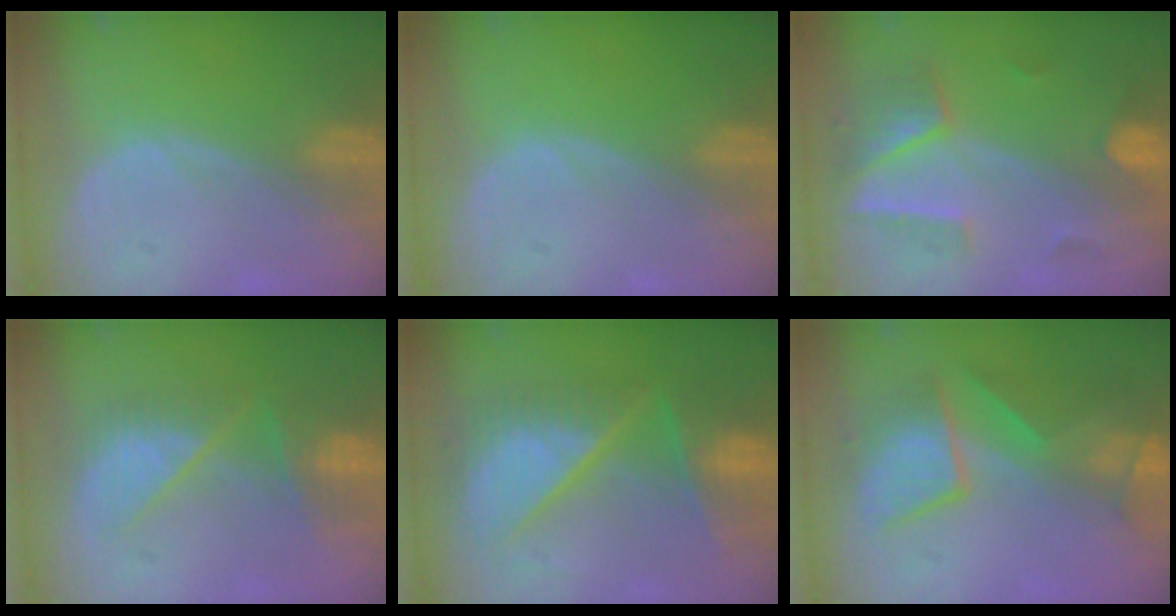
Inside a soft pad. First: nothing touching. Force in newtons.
{"total": 0.0}
{"total": 7.2, "press": 6.3, "slide": 3.4}
{"total": 7.6, "press": 7.1, "slide": 2.6}
{"total": 10.8, "press": 10.7, "slide": 1.3}
{"total": 10.0, "press": 8.6, "slide": 5.1}